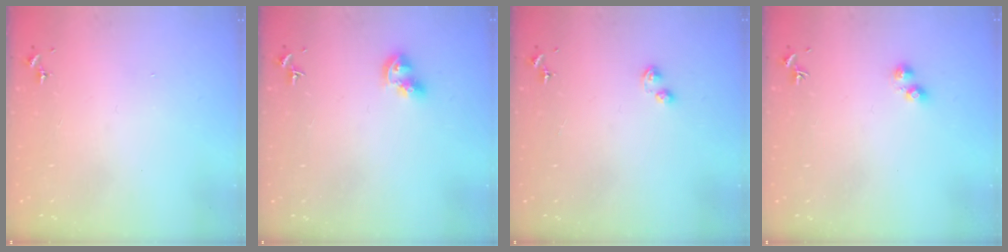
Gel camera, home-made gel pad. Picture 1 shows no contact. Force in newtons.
{"total": 9.0, "press": 9.0, "slide": 1.0}
{"total": 2.9, "press": 2.8, "slide": 0.7}
{"total": 2.8, "press": 2.8, "slide": 0.5}